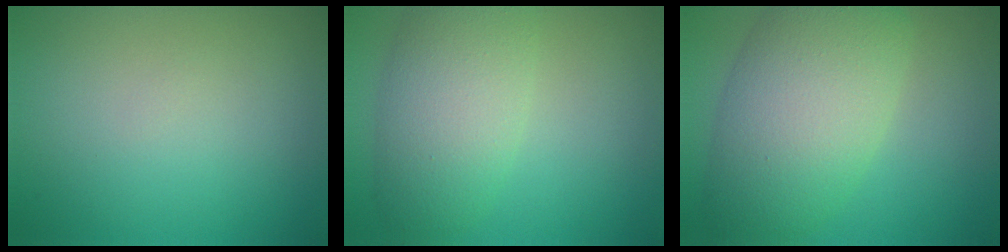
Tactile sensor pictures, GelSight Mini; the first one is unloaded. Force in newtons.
{"total": 6.1, "press": 6.1, "slide": 0.3}
{"total": 8.9, "press": 8.9, "slide": 0.5}